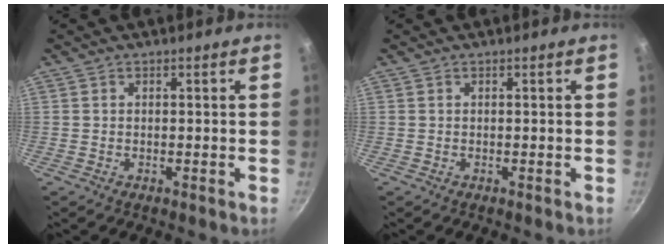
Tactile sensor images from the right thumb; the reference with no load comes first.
{"total": 0.0}